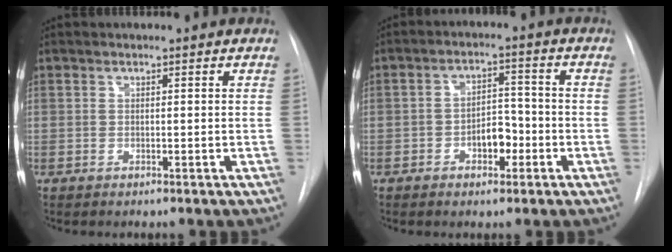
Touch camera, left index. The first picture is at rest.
{"total": 5.1, "force": [-2.6, 2.6, 3.4], "torque": [-0.049, 0.008, -0.042]}